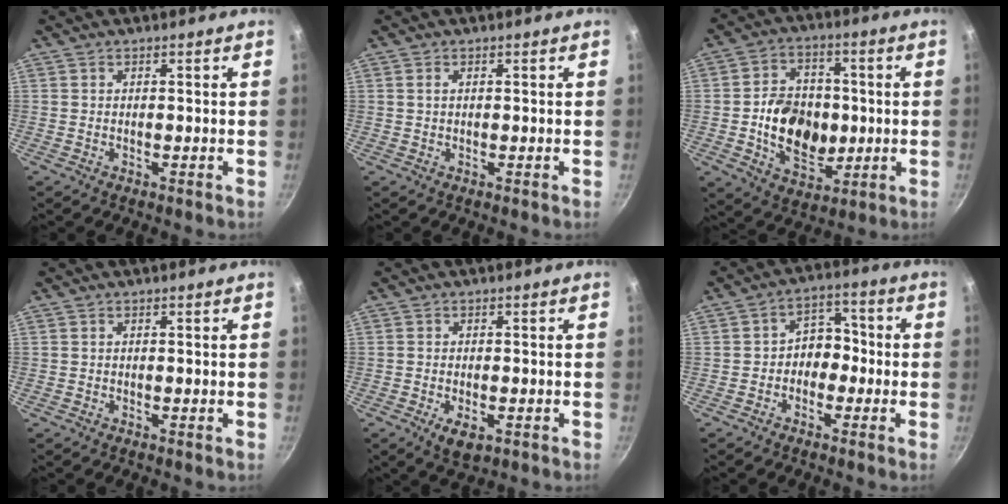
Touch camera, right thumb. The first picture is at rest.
{"total": 0.8, "force": [0.2, 0.4, 0.6], "torque": [-0.011, 0.001, 0.003]}
{"total": 14.5, "force": [-1.0, 10.6, 9.8], "torque": [-0.130, 0.006, -0.014]}
{"total": 0.0}
{"total": 4.4, "force": [-1.6, 2.2, 3.5], "torque": [-0.054, -0.004, -0.022]}
{"total": 6.3, "force": [-1.3, 5.0, 3.7], "torque": [-0.003, 0.031, -0.033]}